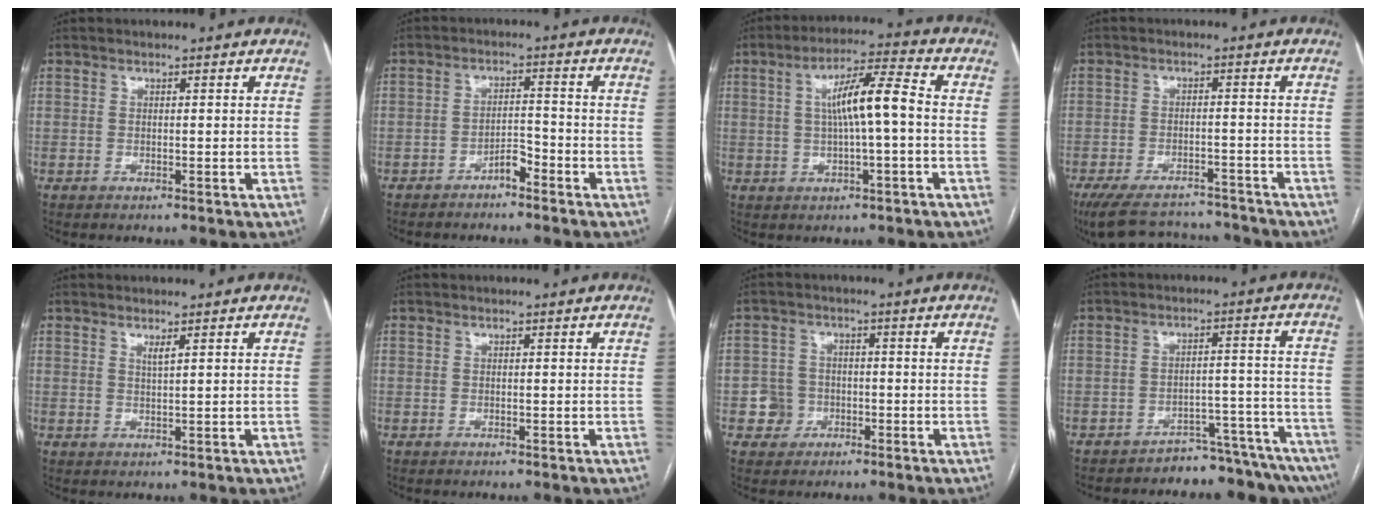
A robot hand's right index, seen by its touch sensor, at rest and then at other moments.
{"total": 3.5, "force": [-2.7, 1.2, 1.8], "torque": [-0.029, 0.008, -0.047]}
{"total": 8.9, "force": [0.3, 1.0, 8.9], "torque": [-0.157, 0.021, 0.003]}
{"total": 14.5, "force": [-13.2, 4.0, 4.7], "torque": [-0.100, 0.006, -0.187]}
{"total": 1.2, "force": [0.7, -0.1, 1.0], "torque": [-0.020, -0.005, 0.014]}
{"total": 0.0}
{"total": 4.3, "force": [-1.7, 4.0, 0.5], "torque": [-0.003, 0.020, -0.024]}
{"total": 14.0, "force": [-13.5, 2.7, 2.5], "torque": [0.005, 0.051, -0.171]}